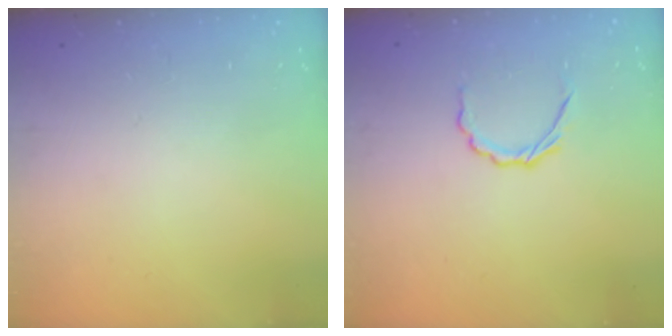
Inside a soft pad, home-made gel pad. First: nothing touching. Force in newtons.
{"total": 4.6, "press": 4.3, "slide": 1.5}